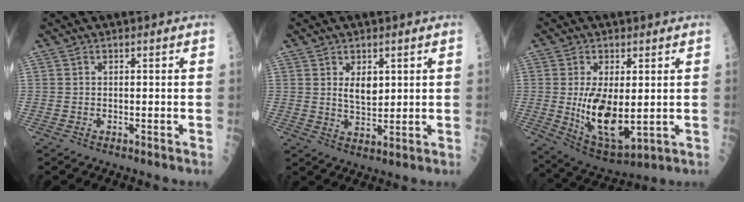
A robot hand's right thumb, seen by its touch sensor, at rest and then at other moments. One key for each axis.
{"total": 4.5, "fx": 1.5, "fy": 2.5, "fz": 3.4, "tx": -0.043, "ty": -0.015, "tz": 0.030}
{"total": 12.9, "fx": -0.1, "fy": 6.0, "fz": 11.4, "tx": -0.195, "ty": -0.024, "tz": 0.017}